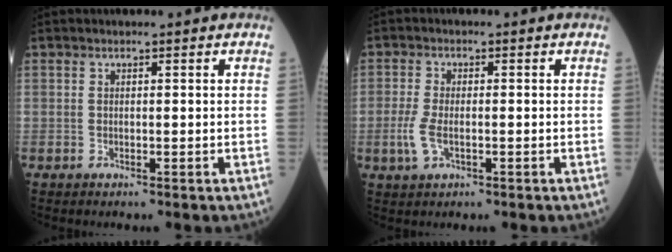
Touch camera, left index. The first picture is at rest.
{"total": 3.9, "force": [-1.1, 1.7, 3.4], "torque": [-0.089, -0.005, -0.023]}